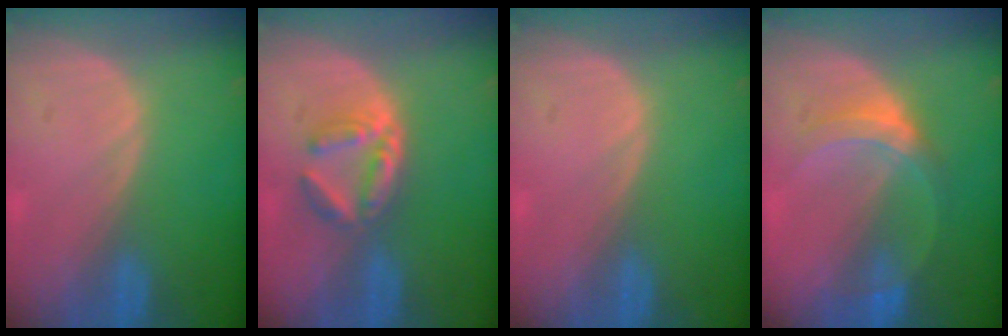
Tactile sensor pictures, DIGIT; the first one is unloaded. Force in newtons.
{"total": 5.1, "press": 4.9, "slide": 1.3}
{"total": 0.0}
{"total": 5.3, "press": 4.9, "slide": 1.9}